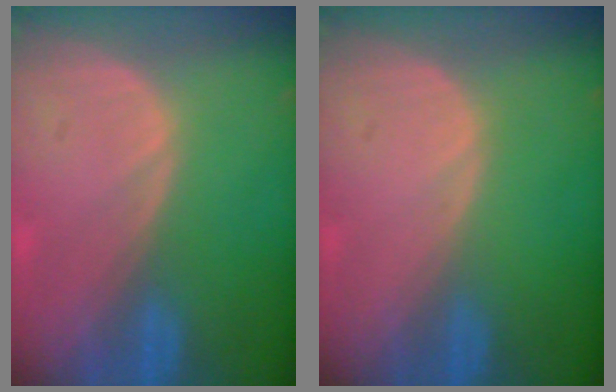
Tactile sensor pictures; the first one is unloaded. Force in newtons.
{"total": 0.0}